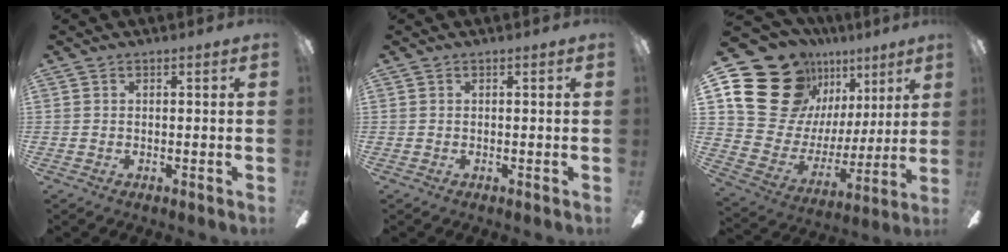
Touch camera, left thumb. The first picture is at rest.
{"total": 0.0}
{"total": 22.9, "force": [13.6, 15.7, 9.7], "torque": [-0.156, -0.080, 0.276]}